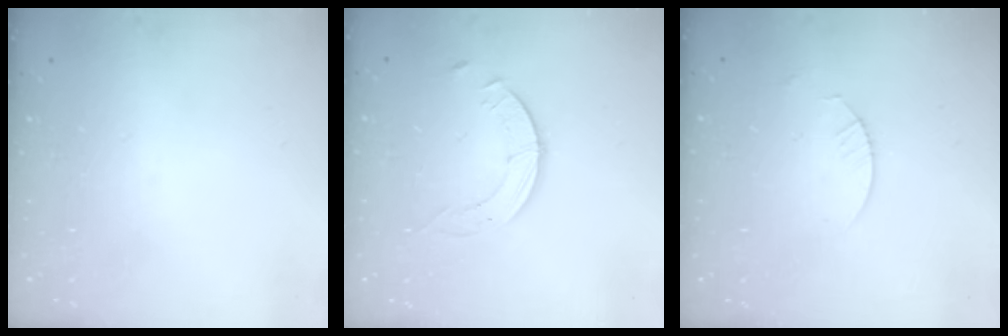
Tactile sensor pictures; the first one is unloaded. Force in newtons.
{"total": 3.9, "press": 3.9, "slide": 0.4}
{"total": 1.8, "press": 1.8, "slide": 0.2}